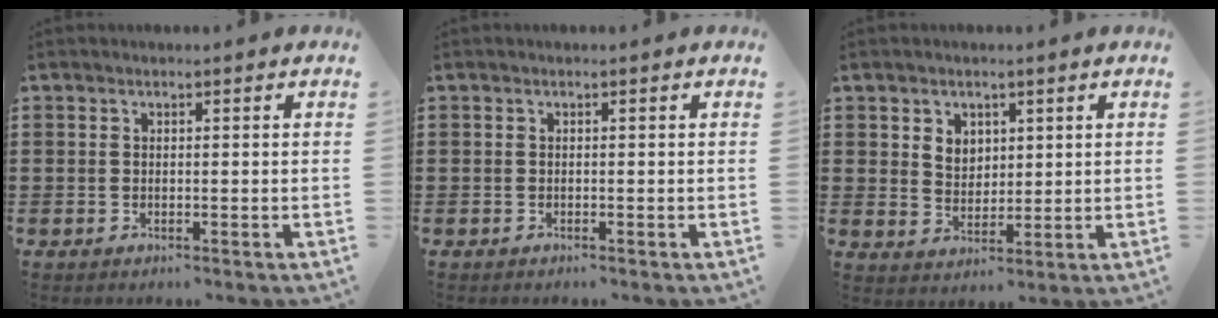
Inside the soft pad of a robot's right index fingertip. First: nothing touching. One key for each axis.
{"total": 0.0}
{"total": 3.5, "fx": 1.9, "fy": 2.8, "fz": 0.9, "tx": -0.020, "ty": 0.009, "tz": 0.033}